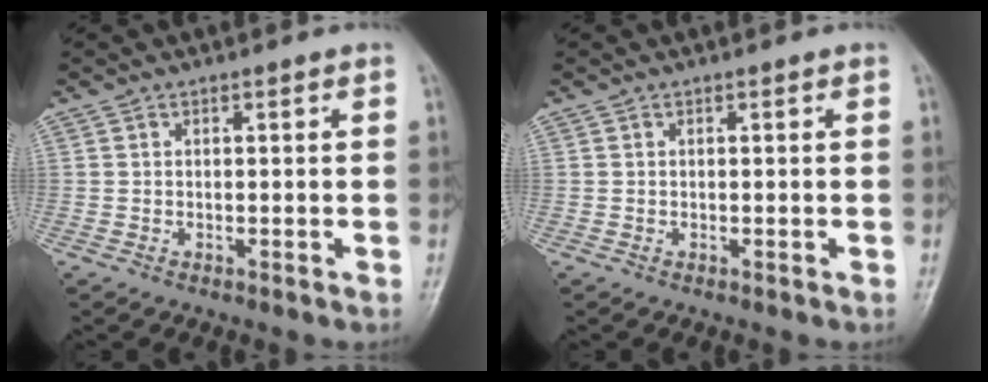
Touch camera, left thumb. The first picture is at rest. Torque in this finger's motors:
{"motor_torque": [0.00, 0.00, -0.03, 0.02, 0.00]}